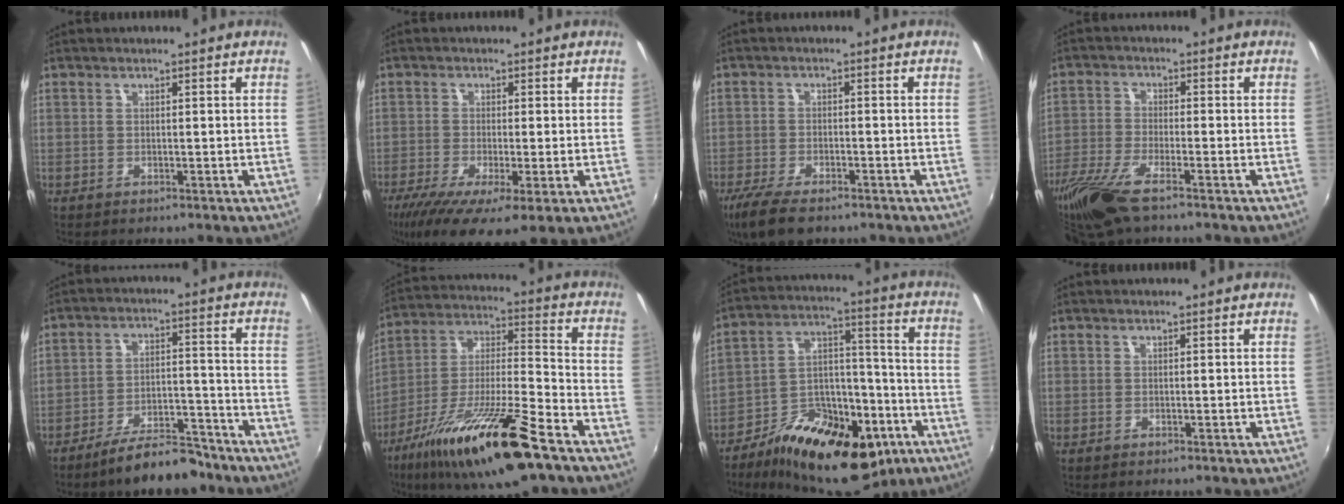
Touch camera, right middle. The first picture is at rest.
{"total": 10.2, "force": [-5.0, 2.1, 8.6], "torque": [-0.178, -0.041, -0.084]}
{"total": 9.0, "force": [-6.7, 2.8, 5.4], "torque": [-0.132, -0.029, -0.119]}
{"total": 10.5, "force": [-7.5, 2.3, 7.0], "torque": [-0.168, -0.034, -0.150]}
{"total": 11.3, "force": [-9.4, 3.3, 5.3], "torque": [-0.096, 0.020, -0.138]}
{"total": 22.2, "force": [-13.5, 3.7, 17.2], "torque": [-0.308, -0.030, -0.239]}
{"total": 23.8, "force": [-14.1, 11.9, 15.0], "torque": [-0.257, 0.014, -0.208]}
{"total": 0.0}